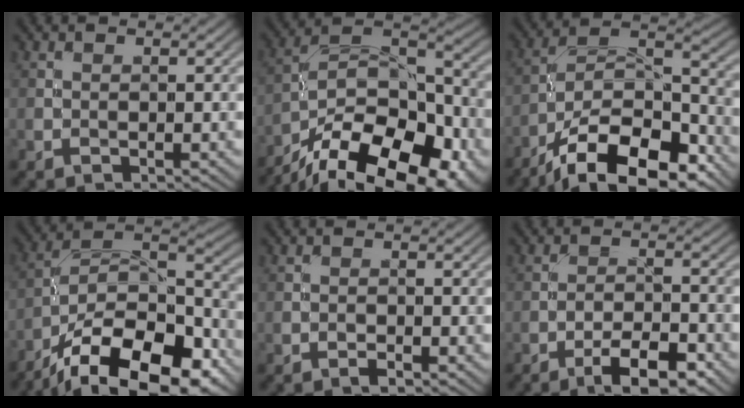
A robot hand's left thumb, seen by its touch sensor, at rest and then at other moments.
{"total": 20.2, "force": [-14.3, 9.3, 10.8], "torque": [-0.166, -0.033, -0.212]}
{"total": 17.1, "force": [-11.5, 7.1, 10.4], "torque": [-0.181, -0.021, -0.189]}
{"total": 19.2, "force": [-12.9, 8.0, 11.7], "torque": [-0.192, -0.031, -0.203]}
{"total": 0.7, "force": [-0.5, 0.2, 0.4], "torque": [-0.007, 0.001, -0.011]}
{"total": 6.6, "force": [-4.3, 2.0, 4.6], "torque": [-0.072, 0.007, -0.069]}